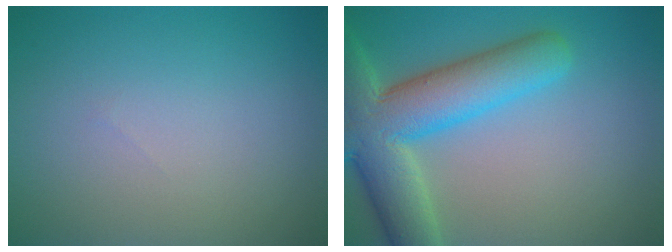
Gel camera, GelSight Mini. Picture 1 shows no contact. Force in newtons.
{"total": 9.6, "press": 9.6, "slide": 0.6}